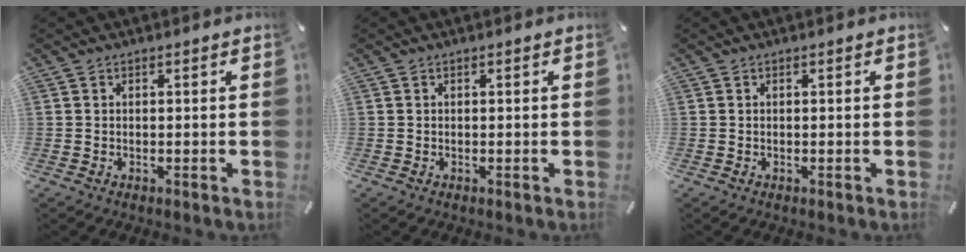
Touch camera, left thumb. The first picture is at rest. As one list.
[{"total": 0.0}, {"total": 0.0}]